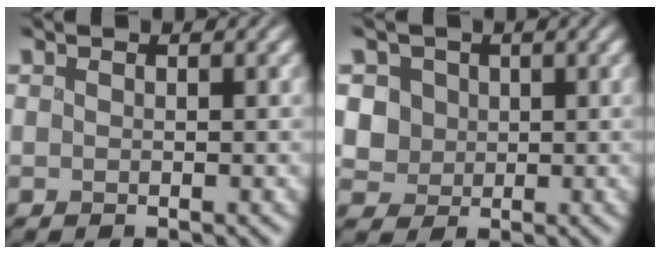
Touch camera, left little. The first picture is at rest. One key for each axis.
{"total": 4.0, "fx": 0.5, "fy": 3.6, "fz": 1.6, "tx": -0.042, "ty": 0.008, "tz": 0.010}